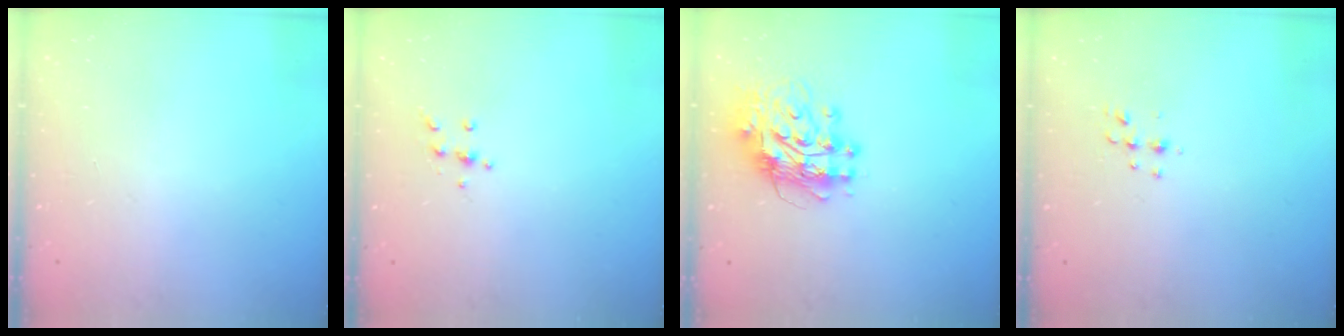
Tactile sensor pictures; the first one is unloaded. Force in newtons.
{"total": 4.1, "press": 4.0, "slide": 1.0}
{"total": 12.3, "press": 12.3, "slide": 1.1}
{"total": 4.9, "press": 4.8, "slide": 1.0}